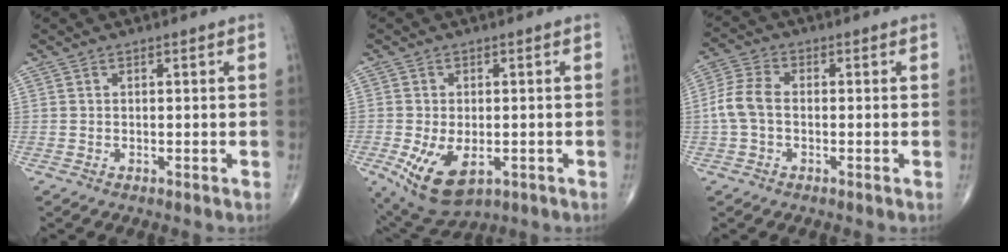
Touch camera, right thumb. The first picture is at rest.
{"total": 10.0, "force": [-3.2, 5.5, 7.7], "torque": [-0.134, -0.009, -0.040]}
{"total": 6.1, "force": [-0.7, 4.0, 4.6], "torque": [-0.105, 0.016, -0.021]}